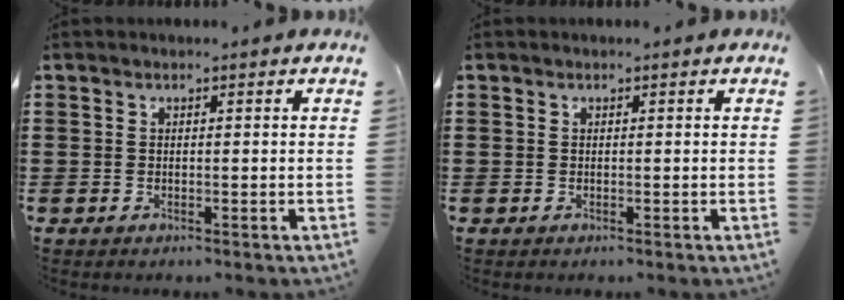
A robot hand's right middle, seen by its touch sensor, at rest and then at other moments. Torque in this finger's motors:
{"motor_torque": [-0.50, -0.01, -0.29, -0.03]}